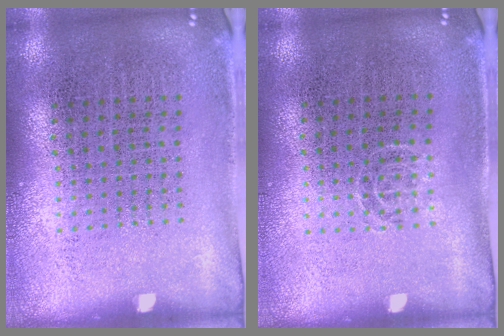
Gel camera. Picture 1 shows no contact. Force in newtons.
{"total": 0.6, "press": 0.4, "slide": 0.4}